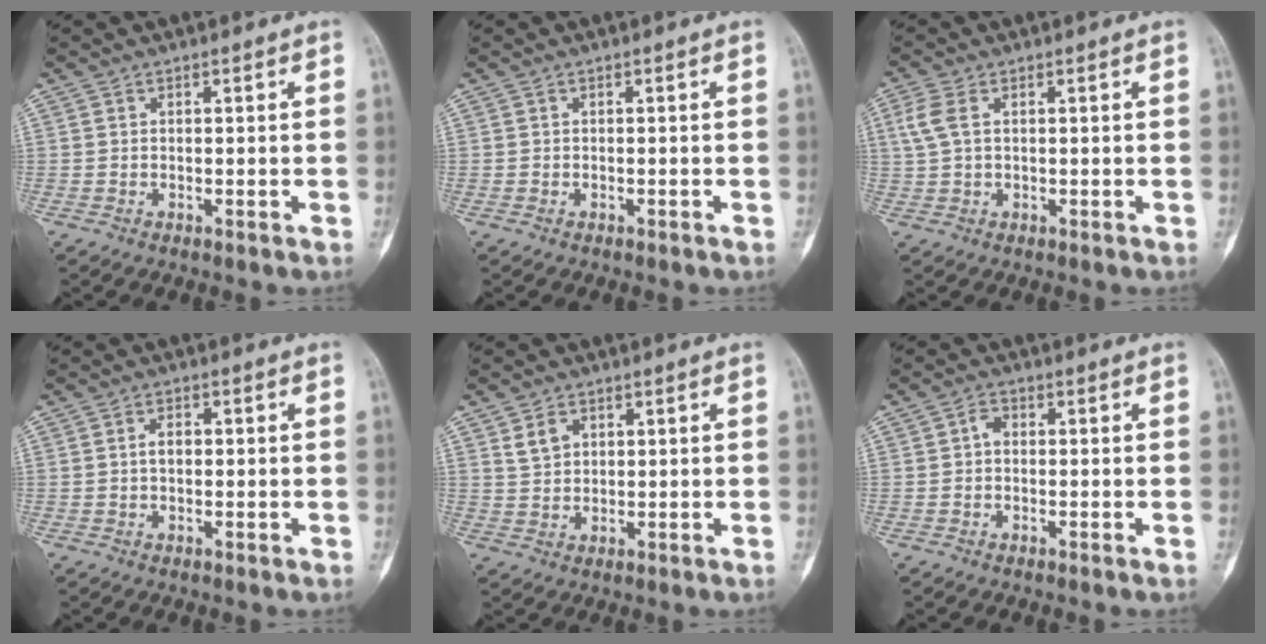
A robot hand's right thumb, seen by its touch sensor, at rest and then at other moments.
{"total": 0.0}
{"total": 4.3, "force": [1.1, 2.5, 3.4], "torque": [-0.096, 0.013, 0.023]}
{"total": 2.3, "force": [0.1, 1.4, 1.9], "torque": [-0.030, 0.006, -0.001]}
{"total": 3.8, "force": [1.7, 2.7, 1.9], "torque": [-0.025, -0.006, 0.037]}
{"total": 1.9, "force": [-0.1, 1.3, 1.4], "torque": [-0.016, 0.006, -0.009]}